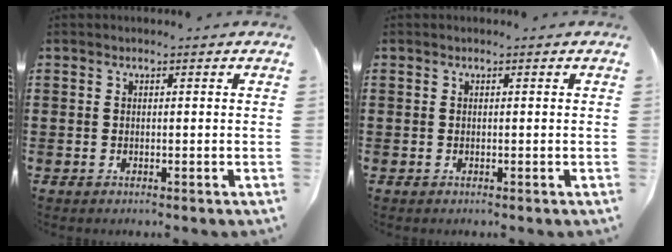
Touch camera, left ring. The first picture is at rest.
{"total": 0.0}